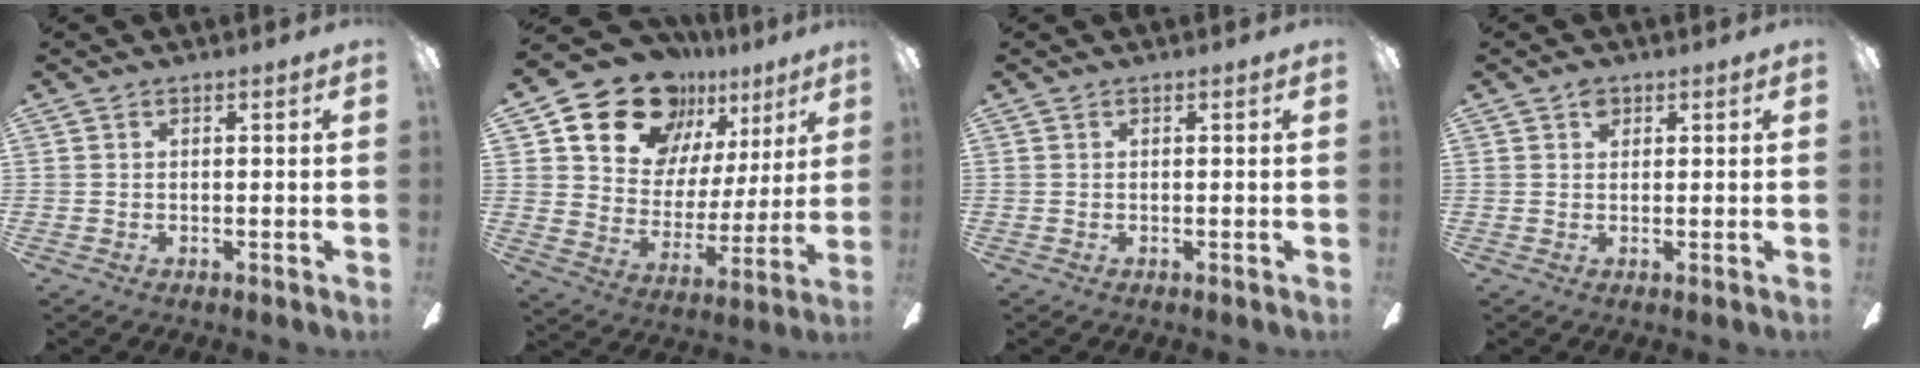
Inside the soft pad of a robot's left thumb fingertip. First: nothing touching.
{"total": 19.1, "force": [13.7, 11.8, 6.1], "torque": [-0.119, -0.092, 0.255]}
{"total": 0.0}
{"total": 2.1, "force": [1.2, 1.5, 1.0], "torque": [-0.014, 0.000, 0.020]}